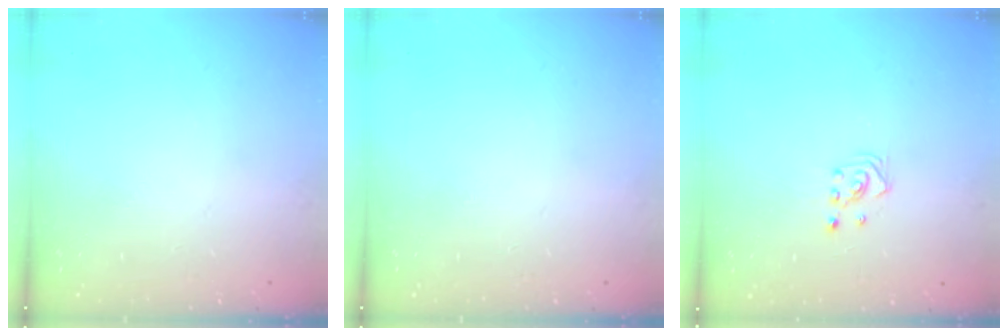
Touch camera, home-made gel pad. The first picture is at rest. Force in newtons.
{"total": 0.0}
{"total": 2.6, "press": 2.6, "slide": 0.3}